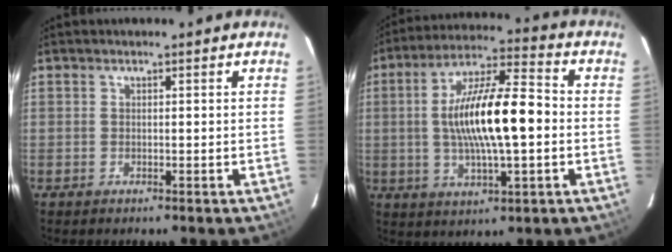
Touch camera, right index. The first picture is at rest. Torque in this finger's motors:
{"motor_torque": [1.49, 0.64, 1.05, 0.21]}